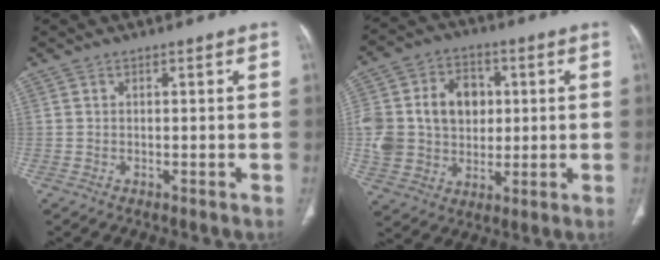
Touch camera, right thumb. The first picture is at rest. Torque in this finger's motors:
{"motor_torque": [1.79, 1.74, 1.20, -0.09, 0.11]}